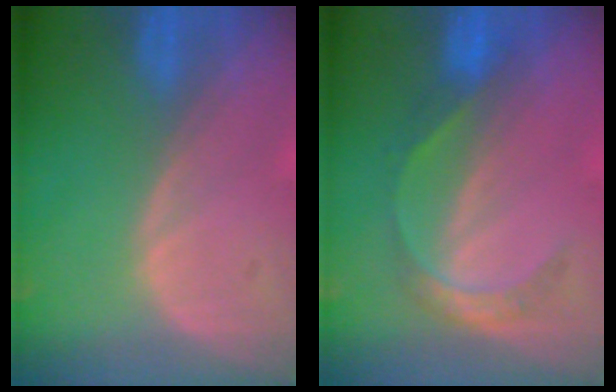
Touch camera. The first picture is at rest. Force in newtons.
{"total": 4.4, "press": 4.4, "slide": 0.5}